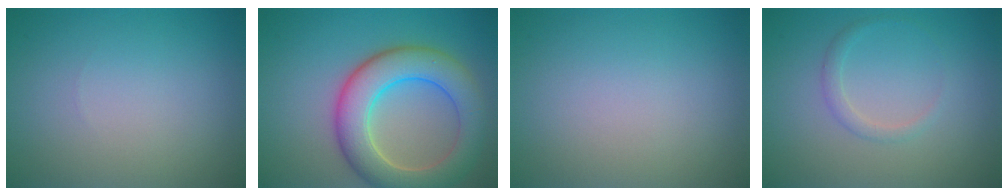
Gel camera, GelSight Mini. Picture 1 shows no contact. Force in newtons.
{"total": 7.8, "press": 7.8, "slide": 0.3}
{"total": 0.0}
{"total": 1.2, "press": 1.2, "slide": 0.1}